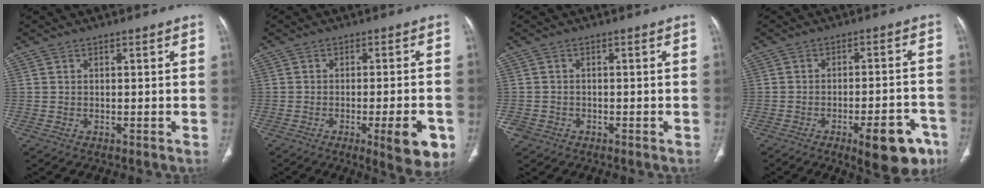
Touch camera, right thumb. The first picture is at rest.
{"total": 9.1, "force": [-3.6, 2.1, 8.1], "torque": [-0.098, -0.001, -0.044]}
{"total": 2.3, "force": [-1.2, 1.9, 0.4], "torque": [-0.008, 0.009, -0.021]}
{"total": 12.5, "force": [-6.6, 4.2, 9.7], "torque": [-0.104, 0.031, -0.082]}